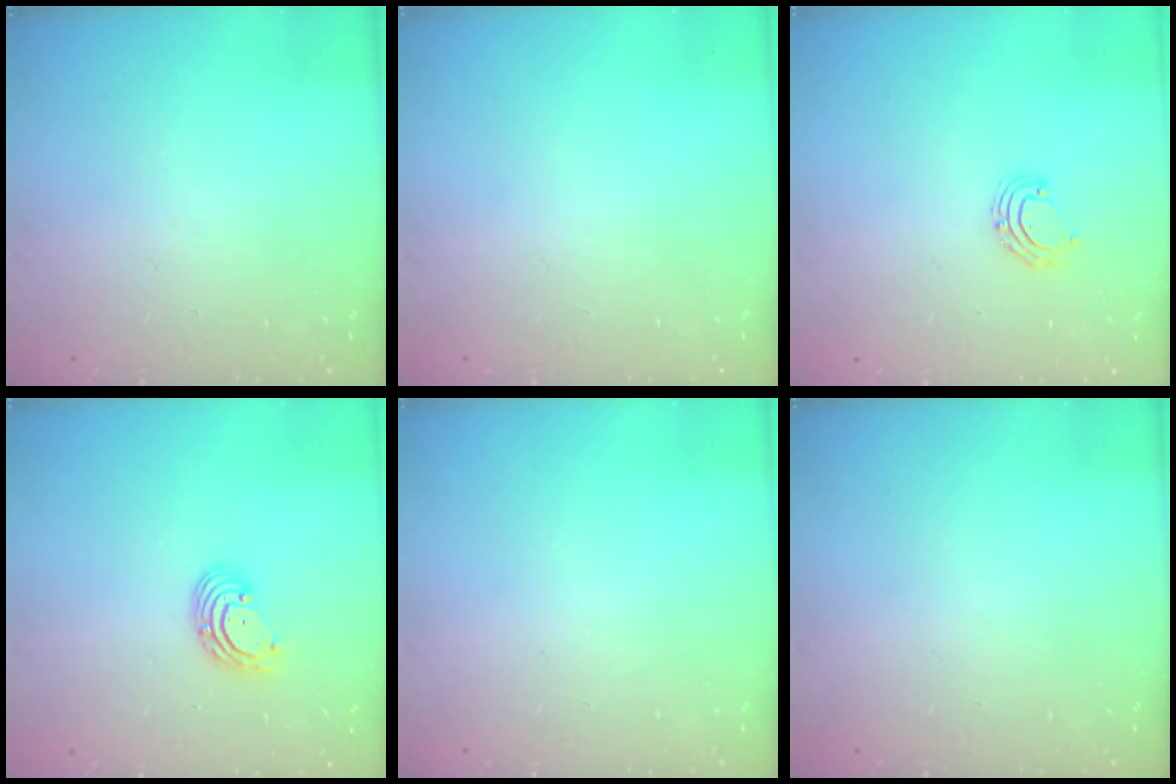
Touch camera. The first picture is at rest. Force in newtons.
{"total": 0.0}
{"total": 6.0, "press": 5.9, "slide": 1.1}
{"total": 3.5, "press": 3.5, "slide": 0.2}
{"total": 0.0}
{"total": 0.0}